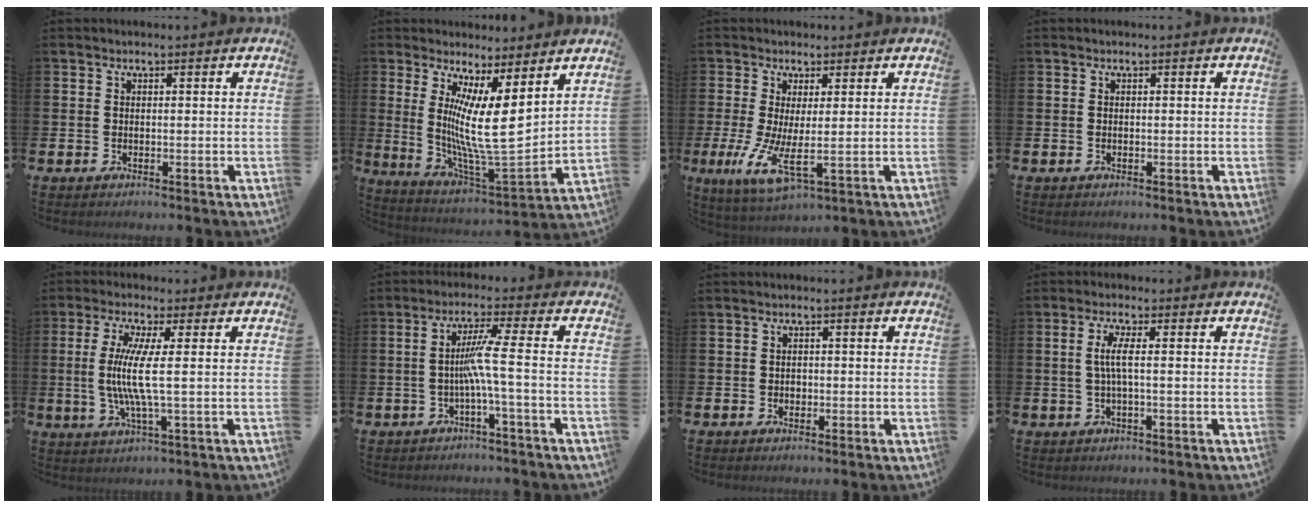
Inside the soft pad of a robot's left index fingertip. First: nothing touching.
{"total": 9.8, "force": [3.8, 1.2, 9.0], "torque": [-0.164, -0.049, 0.063]}
{"total": 5.3, "force": [1.2, 0.8, 5.1], "torque": [-0.103, -0.040, 0.022]}
{"total": 0.0}
{"total": 7.1, "force": [0.3, 0.3, 7.1], "torque": [-0.138, -0.009, 0.001]}
{"total": 5.9, "force": [-0.8, -1.3, 5.7], "torque": [-0.104, -0.008, -0.024]}
{"total": 0.9, "force": [0.0, 0.8, 0.3], "torque": [0.000, 0.004, -0.003]}
{"total": 3.0, "force": [0.2, 0.3, 2.9], "torque": [-0.057, 0.001, 0.001]}